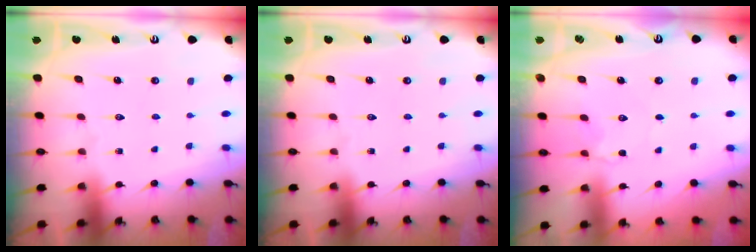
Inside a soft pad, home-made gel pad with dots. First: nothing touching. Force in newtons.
{"total": 0.0}
{"total": 2.1, "press": 2.1, "slide": 0.2}